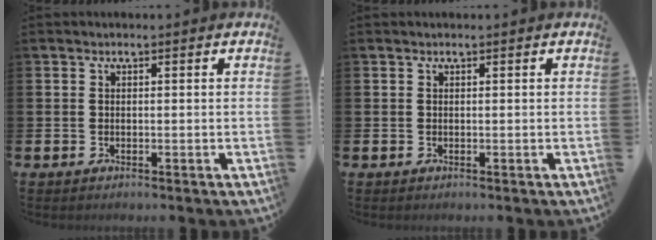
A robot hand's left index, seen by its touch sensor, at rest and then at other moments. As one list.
[{"total": 0.0}]